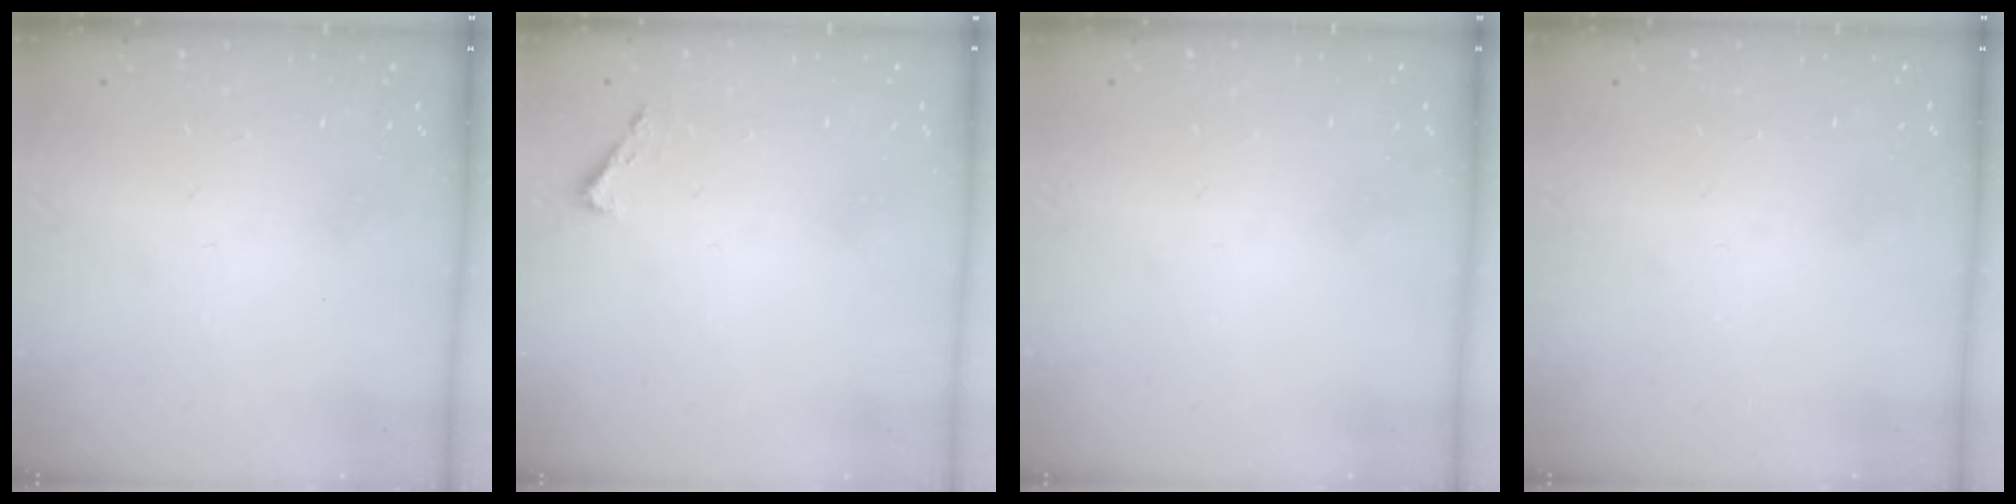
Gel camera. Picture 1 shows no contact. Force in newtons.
{"total": 1.6, "press": 1.6, "slide": 0.1}
{"total": 0.0}
{"total": 0.0}